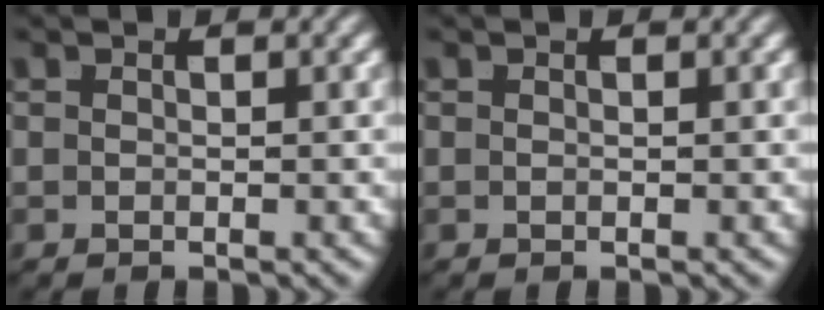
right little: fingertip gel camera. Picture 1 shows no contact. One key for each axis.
{"total": 0.0}